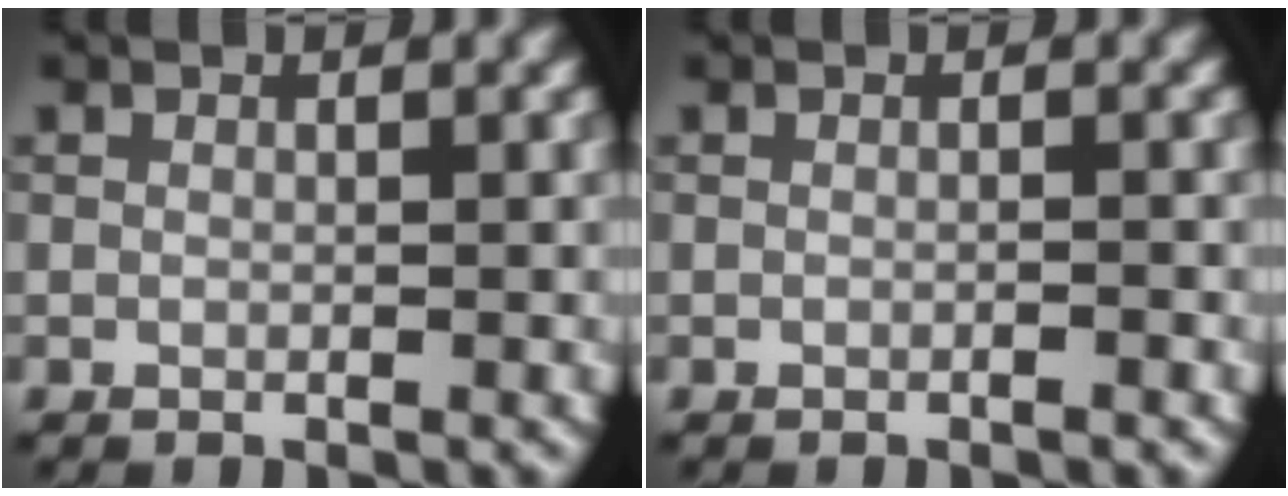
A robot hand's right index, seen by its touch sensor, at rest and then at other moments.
{"total": 0.6, "force": [-0.3, 0.0, 0.5], "torque": [-0.007, 0.003, -0.009]}